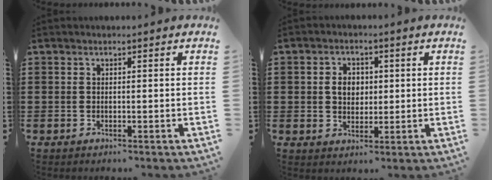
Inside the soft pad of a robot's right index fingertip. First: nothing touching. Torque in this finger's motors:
{"motor_torque": [0.77, 0.19, 0.15, 0.06]}